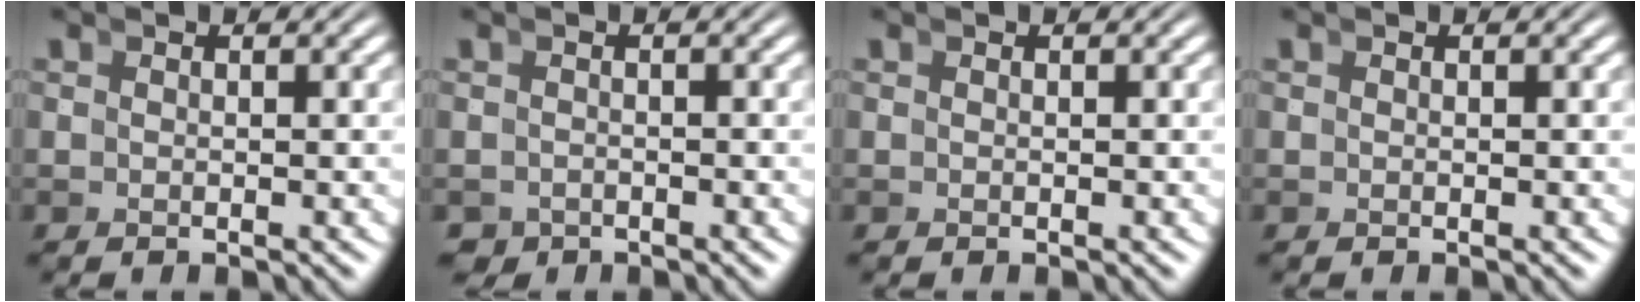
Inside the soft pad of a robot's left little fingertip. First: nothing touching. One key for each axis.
{"total": 2.8, "fx": -1.8, "fy": 2.1, "fz": 0.4, "tx": -0.015, "ty": -0.017, "tz": -0.029}
{"total": 0.0}
{"total": 0.0}